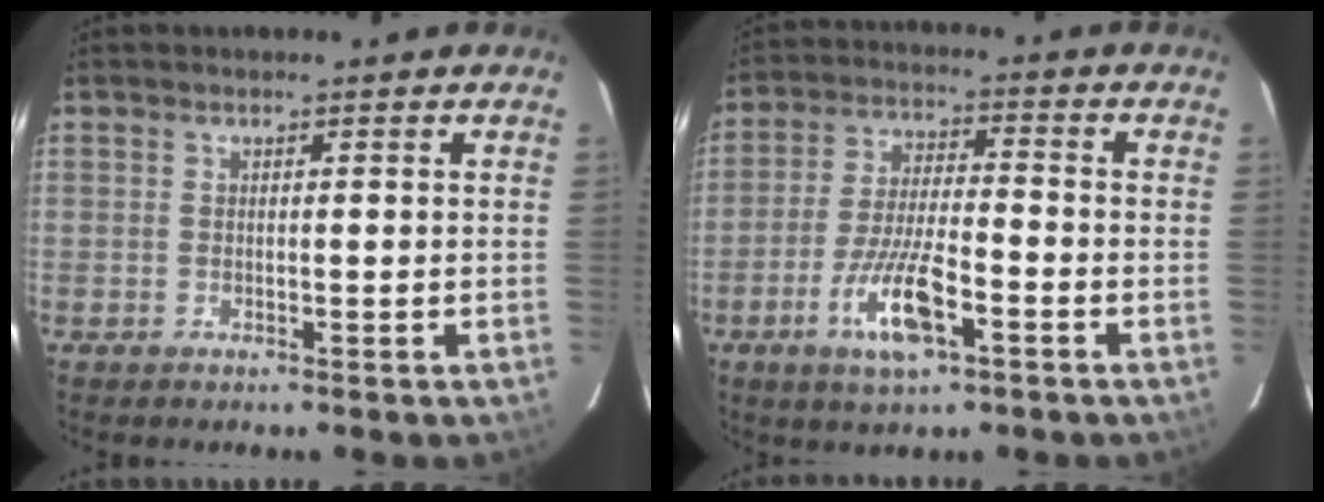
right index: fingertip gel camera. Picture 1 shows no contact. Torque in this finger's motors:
{"motor_torque": [1.57, -0.57, 0.69, 0.20]}